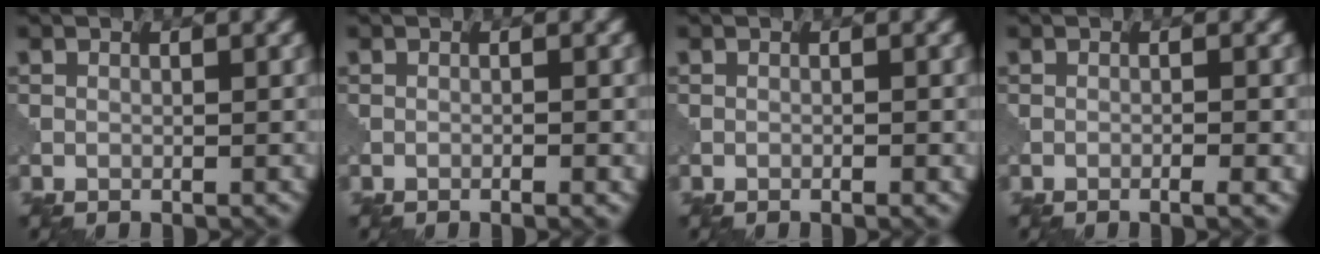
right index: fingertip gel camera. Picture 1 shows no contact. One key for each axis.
{"total": 1.0, "fx": -0.5, "fy": 0.1, "fz": 0.9, "tx": -0.013, "ty": 0.000, "tz": -0.010}
{"total": 0.7, "fx": -0.3, "fy": 0.1, "fz": 0.6, "tx": -0.009, "ty": 0.001, "tz": -0.007}
{"total": 1.4, "fx": -0.6, "fy": 0.1, "fz": 1.2, "tx": -0.016, "ty": 0.001, "tz": -0.013}